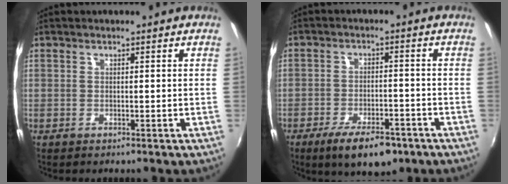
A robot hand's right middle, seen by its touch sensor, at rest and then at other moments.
{"total": 9.9, "force": [-6.8, 3.5, 6.3], "torque": [-0.131, -0.016, -0.104]}